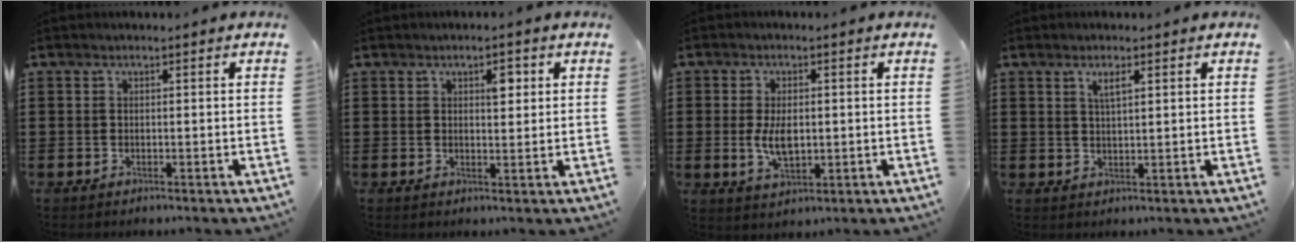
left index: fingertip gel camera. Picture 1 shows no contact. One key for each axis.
{"total": 3.0, "fx": 1.2, "fy": 1.5, "fz": 2.3, "tx": -0.033, "ty": 0.002, "tz": 0.016}
{"total": 5.3, "fx": -0.2, "fy": 2.9, "fz": 4.5, "tx": -0.092, "ty": -0.002, "tz": -0.009}
{"total": 2.5, "fx": 1.3, "fy": 0.6, "fz": 2.0, "tx": -0.043, "ty": 0.003, "tz": 0.022}